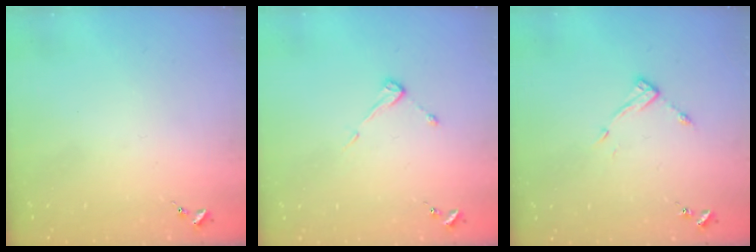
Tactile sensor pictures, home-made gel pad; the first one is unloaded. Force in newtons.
{"total": 4.2, "press": 4.2, "slide": 0.3}
{"total": 7.9, "press": 7.9, "slide": 0.3}